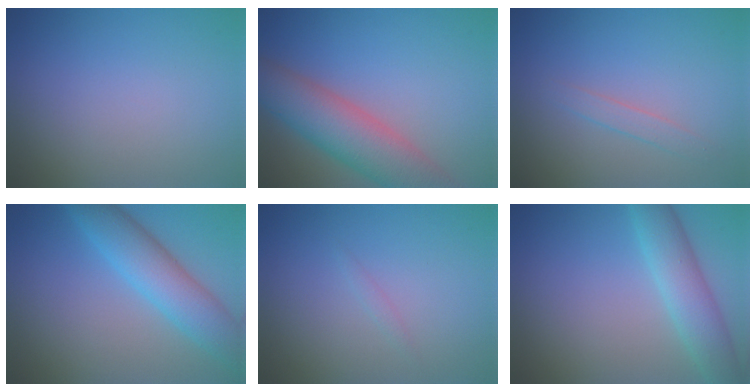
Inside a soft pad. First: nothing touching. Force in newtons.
{"total": 7.6, "press": 7.6, "slide": 0.5}
{"total": 1.3, "press": 1.3, "slide": 0.0}
{"total": 5.9, "press": 5.9, "slide": 0.2}
{"total": 0.5, "press": 0.5, "slide": 0.0}
{"total": 4.8, "press": 4.8, "slide": 0.1}